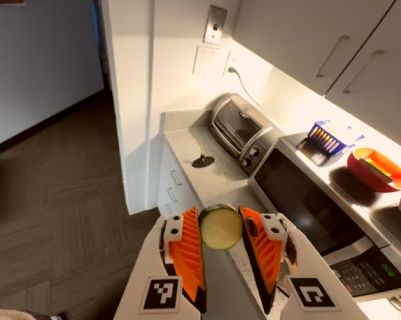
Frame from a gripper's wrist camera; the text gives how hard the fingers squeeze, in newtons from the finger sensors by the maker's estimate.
{"total": 9.3, "left": 8.8, "right": 9.7}